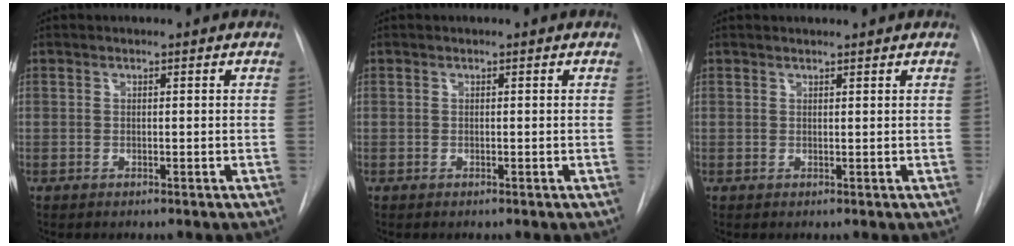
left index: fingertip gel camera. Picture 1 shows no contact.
{"total": 1.7, "force": [-1.6, -0.2, -0.3], "torque": [0.006, -0.005, -0.025]}
{"total": 0.6, "force": [-0.5, -0.3, -0.1], "torque": [0.001, 0.005, -0.003]}